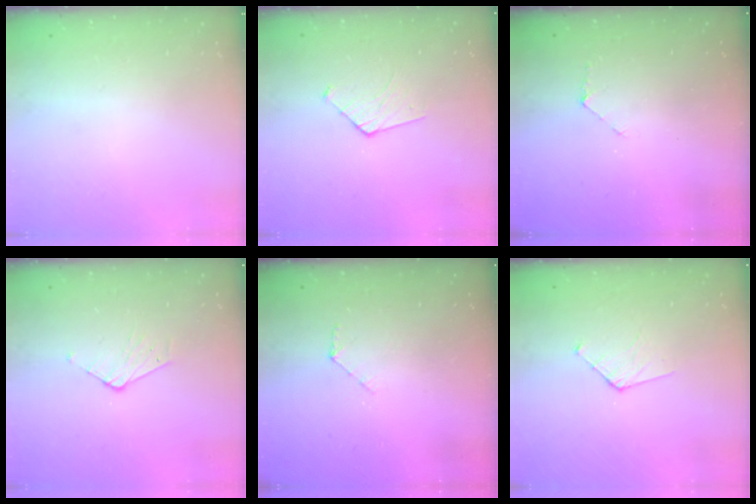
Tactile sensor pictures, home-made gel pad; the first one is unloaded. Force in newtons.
{"total": 6.2, "press": 6.2, "slide": 0.5}
{"total": 4.0, "press": 4.0, "slide": 0.4}
{"total": 3.6, "press": 3.6, "slide": 0.3}
{"total": 4.4, "press": 4.4, "slide": 0.4}
{"total": 5.5, "press": 5.5, "slide": 0.5}